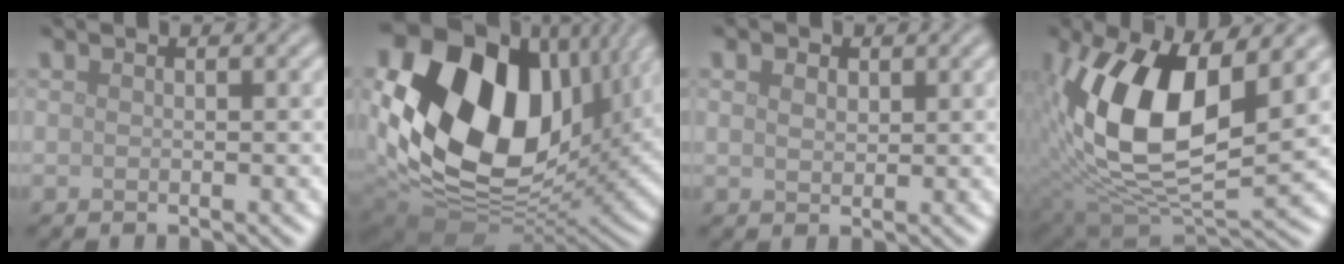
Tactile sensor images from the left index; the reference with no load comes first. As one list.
[{"total": 20.2, "force": [6.2, 13.0, 14.1], "torque": [-0.294, 0.001, 0.119]}, {"total": 1.7, "force": [1.0, 1.1, 0.7], "torque": [-0.013, 0.009, 0.005]}, {"total": 12.7, "force": [2.5, 5.9, 10.9], "torque": [-0.211, -0.004, 0.040]}]